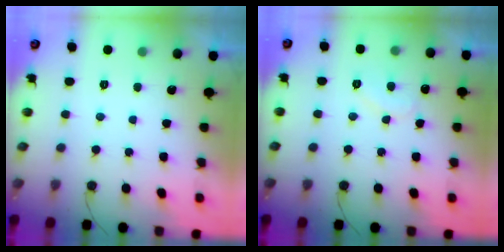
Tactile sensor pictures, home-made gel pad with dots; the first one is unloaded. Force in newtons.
{"total": 7.7, "press": 7.7, "slide": 0.6}